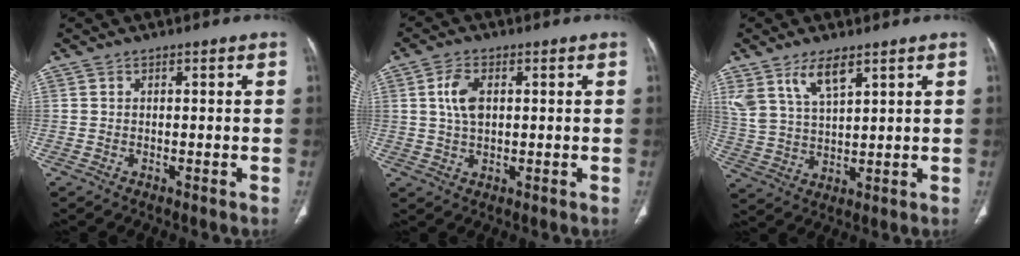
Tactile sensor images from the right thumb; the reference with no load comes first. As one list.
[{"total": 5.6, "force": [1.3, 3.2, 4.4], "torque": [-0.089, -0.001, 0.023]}, {"total": 8.4, "force": [5.3, 3.3, 5.6], "torque": [-0.110, -0.022, 0.114]}]